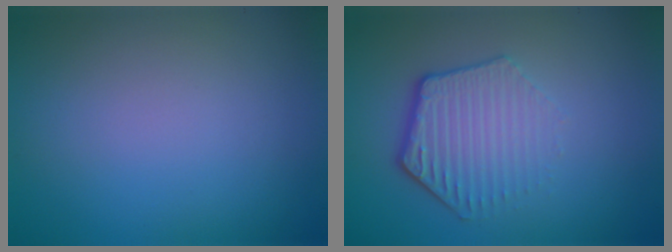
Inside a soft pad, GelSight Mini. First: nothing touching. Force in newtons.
{"total": 4.3, "press": 3.3, "slide": 2.7}